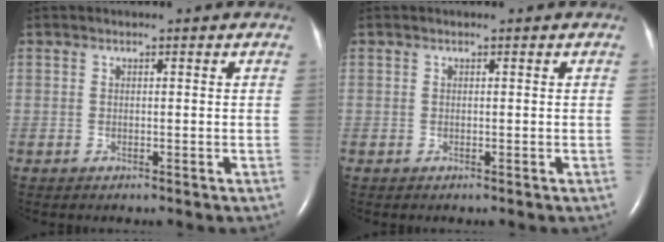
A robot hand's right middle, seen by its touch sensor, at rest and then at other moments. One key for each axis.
{"total": 0.0}